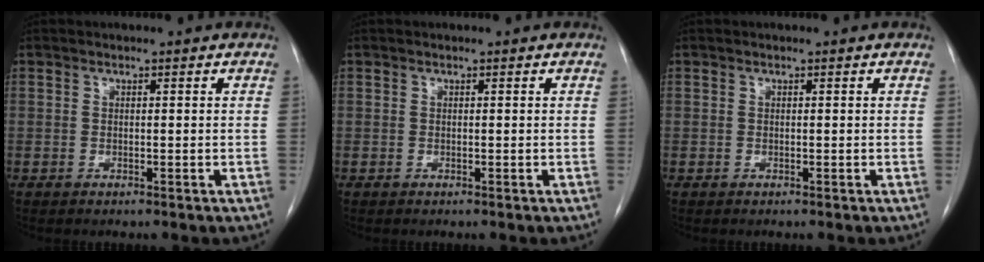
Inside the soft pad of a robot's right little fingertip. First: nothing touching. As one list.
[{"total": 0.0}, {"total": 0.0}]